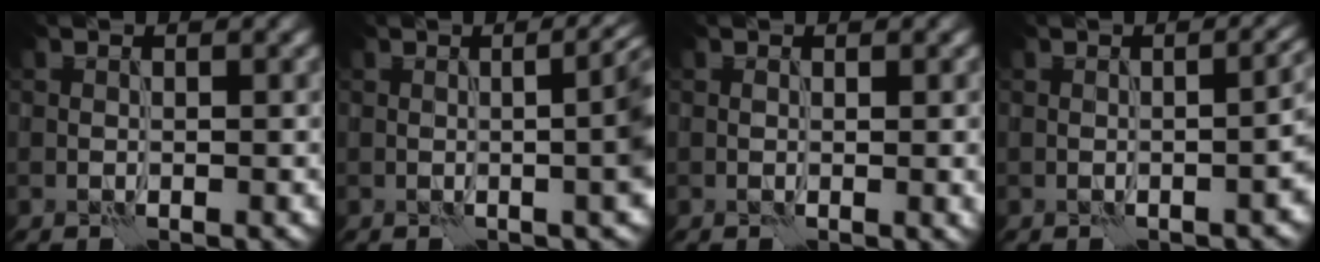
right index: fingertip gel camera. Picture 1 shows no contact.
{"total": 7.3, "force": [0.3, 3.0, 6.7], "torque": [-0.036, 0.023, 0.000]}
{"total": 1.6, "force": [0.2, 0.4, 1.5], "torque": [-0.020, -0.002, 0.002]}
{"total": 4.6, "force": [-0.6, 2.1, 4.1], "torque": [-0.024, 0.007, -0.001]}